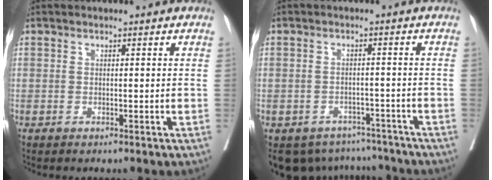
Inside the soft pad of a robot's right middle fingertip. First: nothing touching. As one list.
[{"total": 8.8, "force": [-7.7, 4.4, 0.6], "torque": [-0.006, 0.015, -0.094]}]